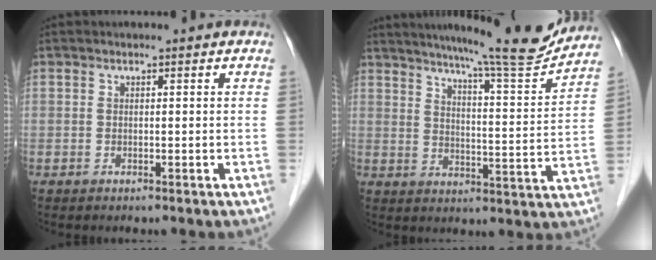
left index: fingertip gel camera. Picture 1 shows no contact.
{"total": 15.9, "force": [14.6, -0.5, 6.3], "torque": [-0.096, -0.030, 0.196]}